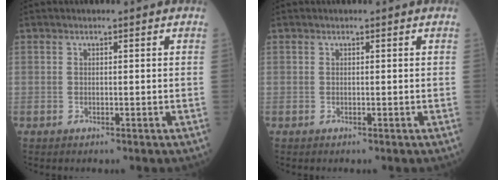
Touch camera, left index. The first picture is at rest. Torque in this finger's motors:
{"motor_torque": [0.00, 0.00, 0.00, -0.01]}